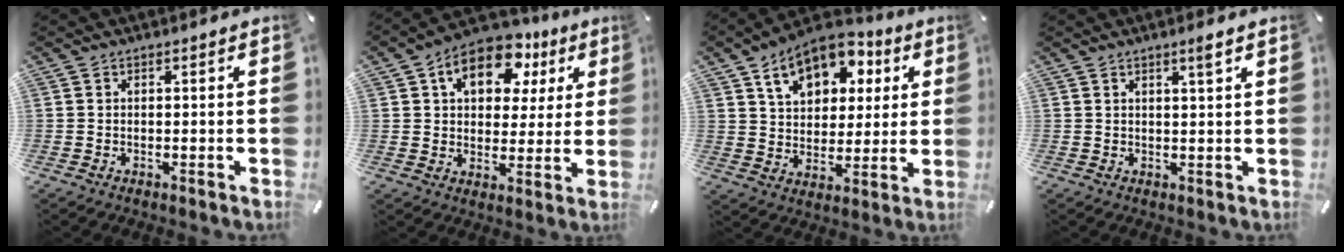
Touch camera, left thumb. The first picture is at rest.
{"total": 13.4, "force": [6.0, 9.0, 7.8], "torque": [-0.115, -0.016, 0.104]}
{"total": 13.8, "force": [7.4, 9.6, 6.7], "torque": [-0.109, -0.027, 0.135]}
{"total": 2.5, "force": [1.6, 0.0, 1.9], "torque": [-0.033, -0.005, 0.025]}